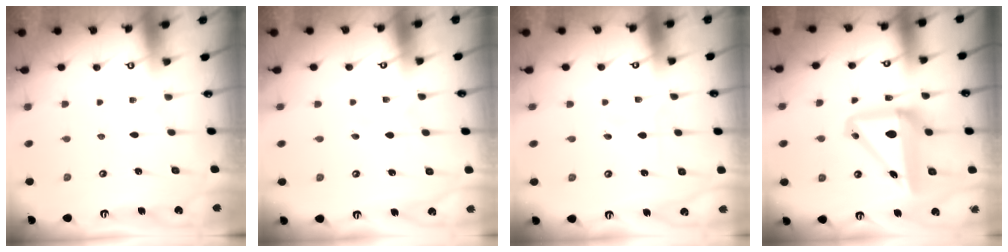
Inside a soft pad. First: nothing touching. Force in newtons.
{"total": 2.5, "press": 2.5, "slide": 0.3}
{"total": 2.9, "press": 2.8, "slide": 0.4}
{"total": 14.2, "press": 13.9, "slide": 2.8}